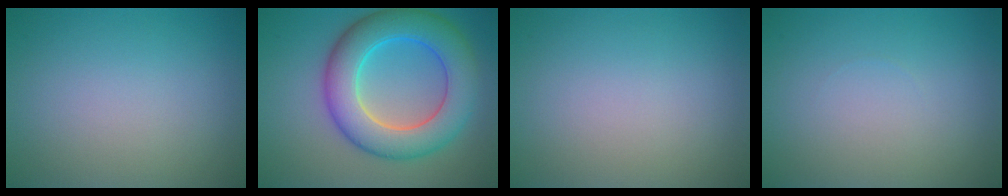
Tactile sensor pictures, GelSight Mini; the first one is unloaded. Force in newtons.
{"total": 8.8, "press": 8.8, "slide": 0.3}
{"total": 0.0}
{"total": 0.0}